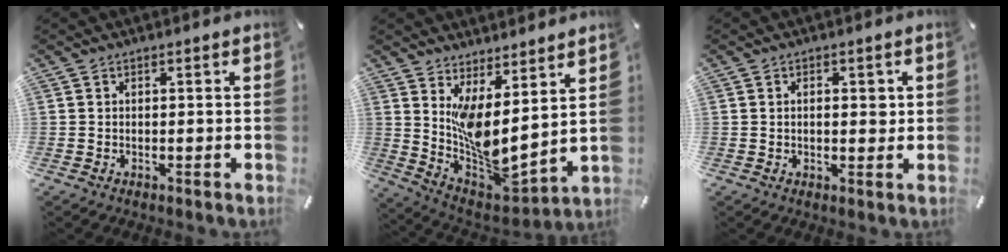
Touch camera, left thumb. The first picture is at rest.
{"total": 9.0, "force": [2.5, 4.8, 7.1], "torque": [-0.110, -0.076, 0.057]}
{"total": 3.2, "force": [0.3, 1.8, 2.6], "torque": [-0.029, -0.004, -0.002]}